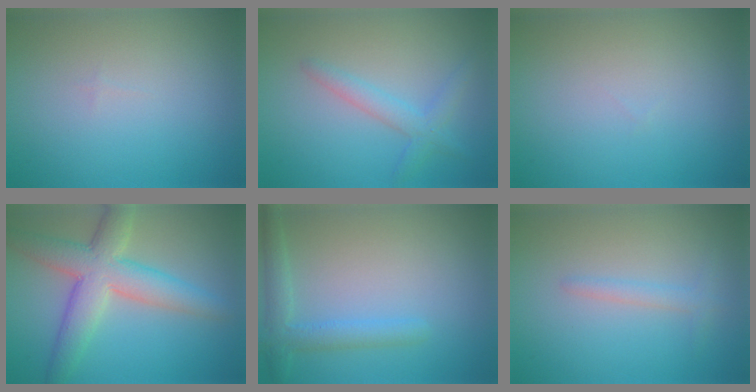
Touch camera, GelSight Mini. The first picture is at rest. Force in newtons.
{"total": 2.4, "press": 2.4, "slide": 0.2}
{"total": 0.0}
{"total": 7.0, "press": 7.0, "slide": 0.2}
{"total": 2.8, "press": 2.8, "slide": 0.2}
{"total": 1.5, "press": 1.5, "slide": 0.1}